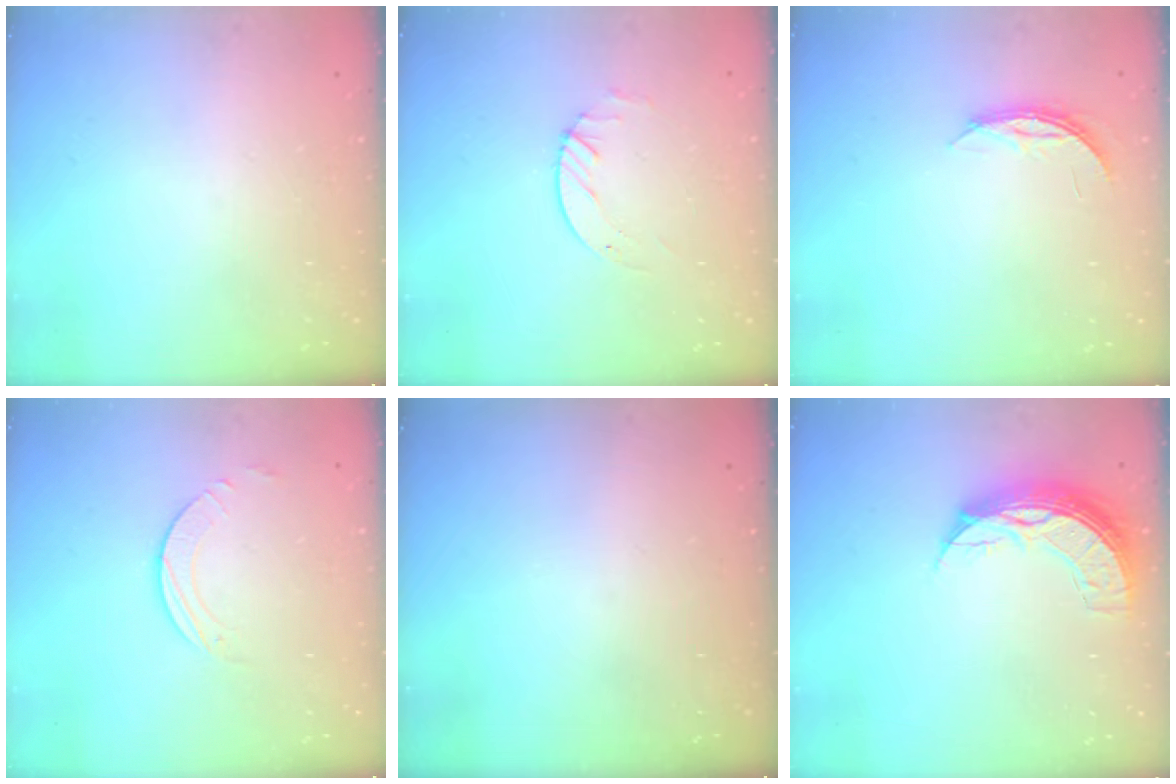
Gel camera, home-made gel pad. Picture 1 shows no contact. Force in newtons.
{"total": 2.0, "press": 2.0, "slide": 0.2}
{"total": 3.9, "press": 3.9, "slide": 0.4}
{"total": 2.3, "press": 2.3, "slide": 0.2}
{"total": 0.0}
{"total": 10.5, "press": 10.5, "slide": 0.8}